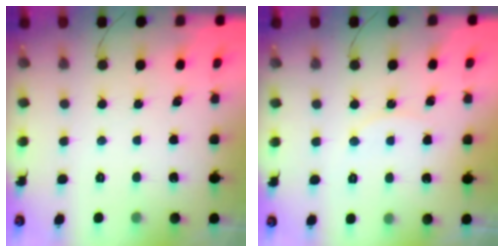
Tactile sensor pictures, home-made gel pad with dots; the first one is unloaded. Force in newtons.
{"total": 4.8, "press": 4.7, "slide": 0.4}